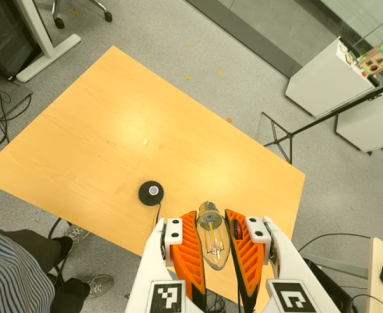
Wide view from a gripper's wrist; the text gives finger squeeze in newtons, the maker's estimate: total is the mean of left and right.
{"total": 23.5, "left": 25.6, "right": 21.3}